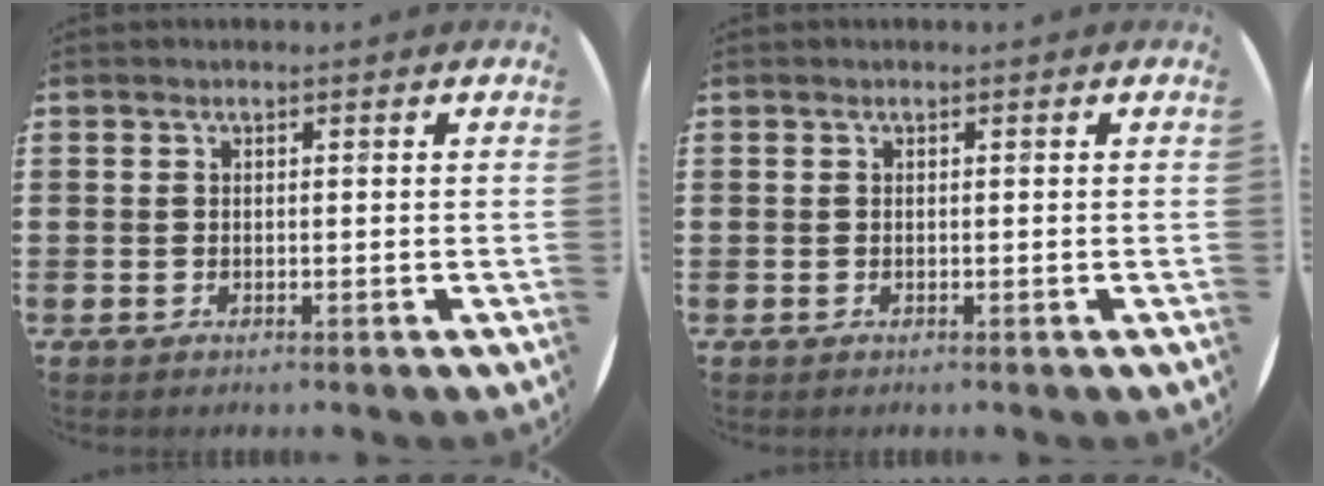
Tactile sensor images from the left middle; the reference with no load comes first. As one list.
[{"total": 0.0}]